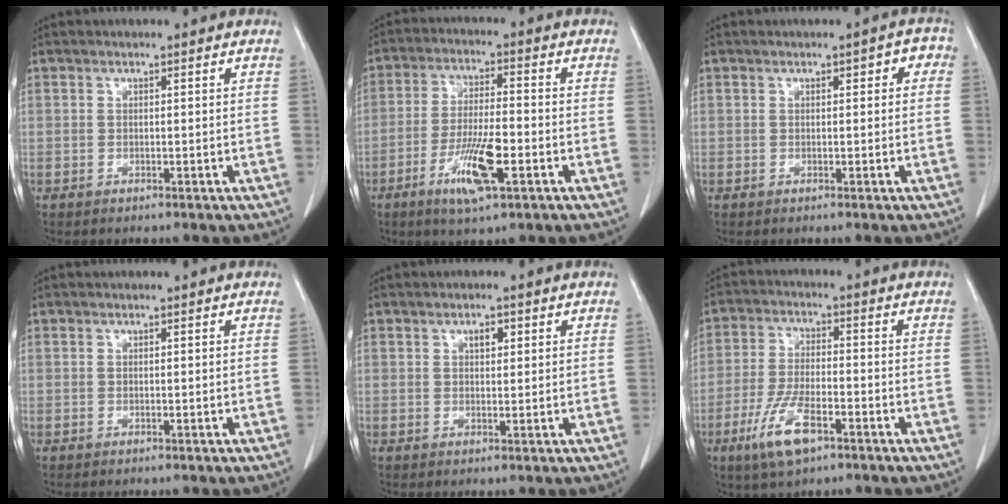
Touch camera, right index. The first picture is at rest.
{"total": 9.3, "force": [-3.9, 1.5, 8.2], "torque": [-0.160, -0.010, -0.068]}
{"total": 2.3, "force": [0.5, 1.1, 2.0], "torque": [-0.018, 0.019, 0.005]}
{"total": 0.0}
{"total": 1.9, "force": [0.8, 0.9, 1.4], "torque": [-0.022, 0.000, 0.012]}
{"total": 8.8, "force": [-4.8, 2.5, 6.9], "torque": [-0.146, -0.012, -0.087]}